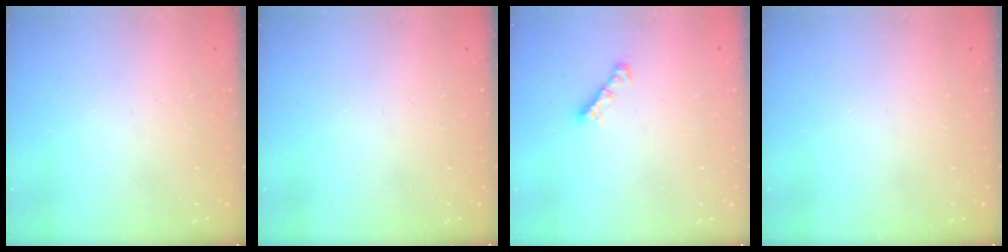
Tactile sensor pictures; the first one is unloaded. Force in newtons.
{"total": 0.0}
{"total": 3.0, "press": 3.0, "slide": 0.3}
{"total": 0.0}